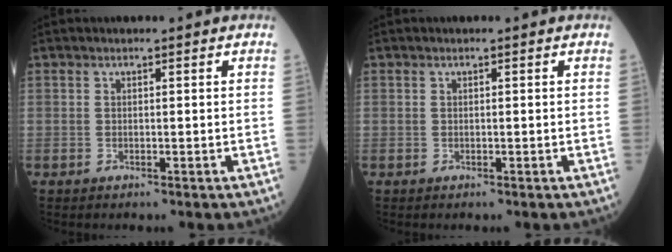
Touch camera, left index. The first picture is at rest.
{"total": 0.0}